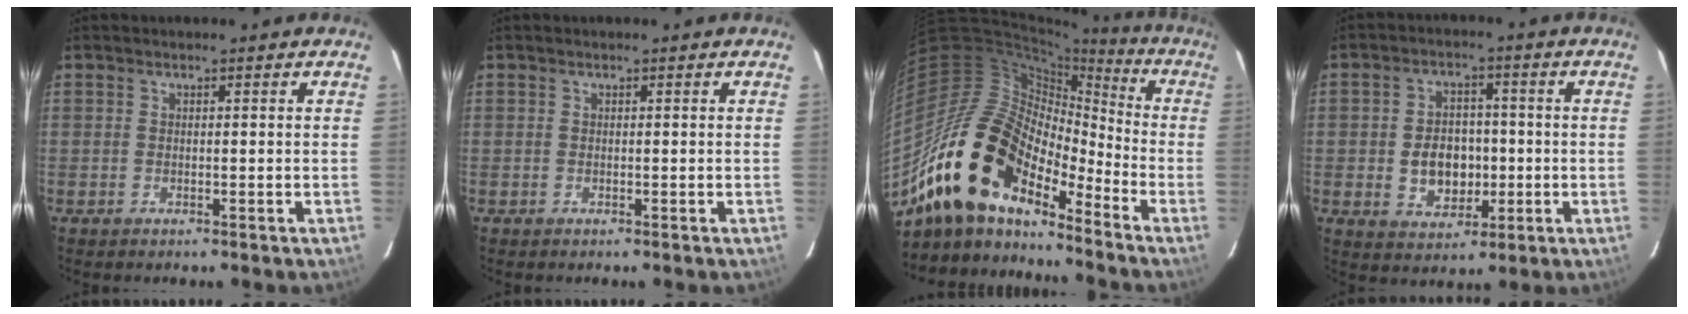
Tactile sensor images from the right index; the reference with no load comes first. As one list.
[{"total": 0.0}, {"total": 18.1, "force": [-13.0, 8.5, 9.2], "torque": [-0.162, -0.003, -0.255]}, {"total": 8.2, "force": [-1.1, 6.4, 5.0], "torque": [-0.103, 0.010, -0.006]}]